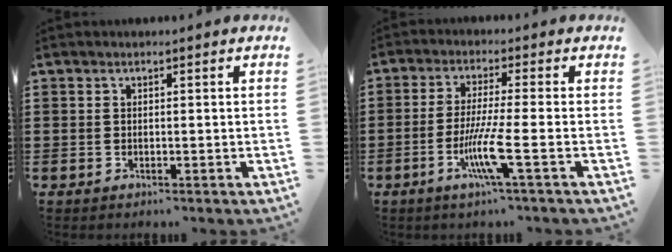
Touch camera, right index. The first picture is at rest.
{"total": 7.4, "force": [-2.6, 0.0, 6.9], "torque": [-0.143, -0.020, -0.053]}